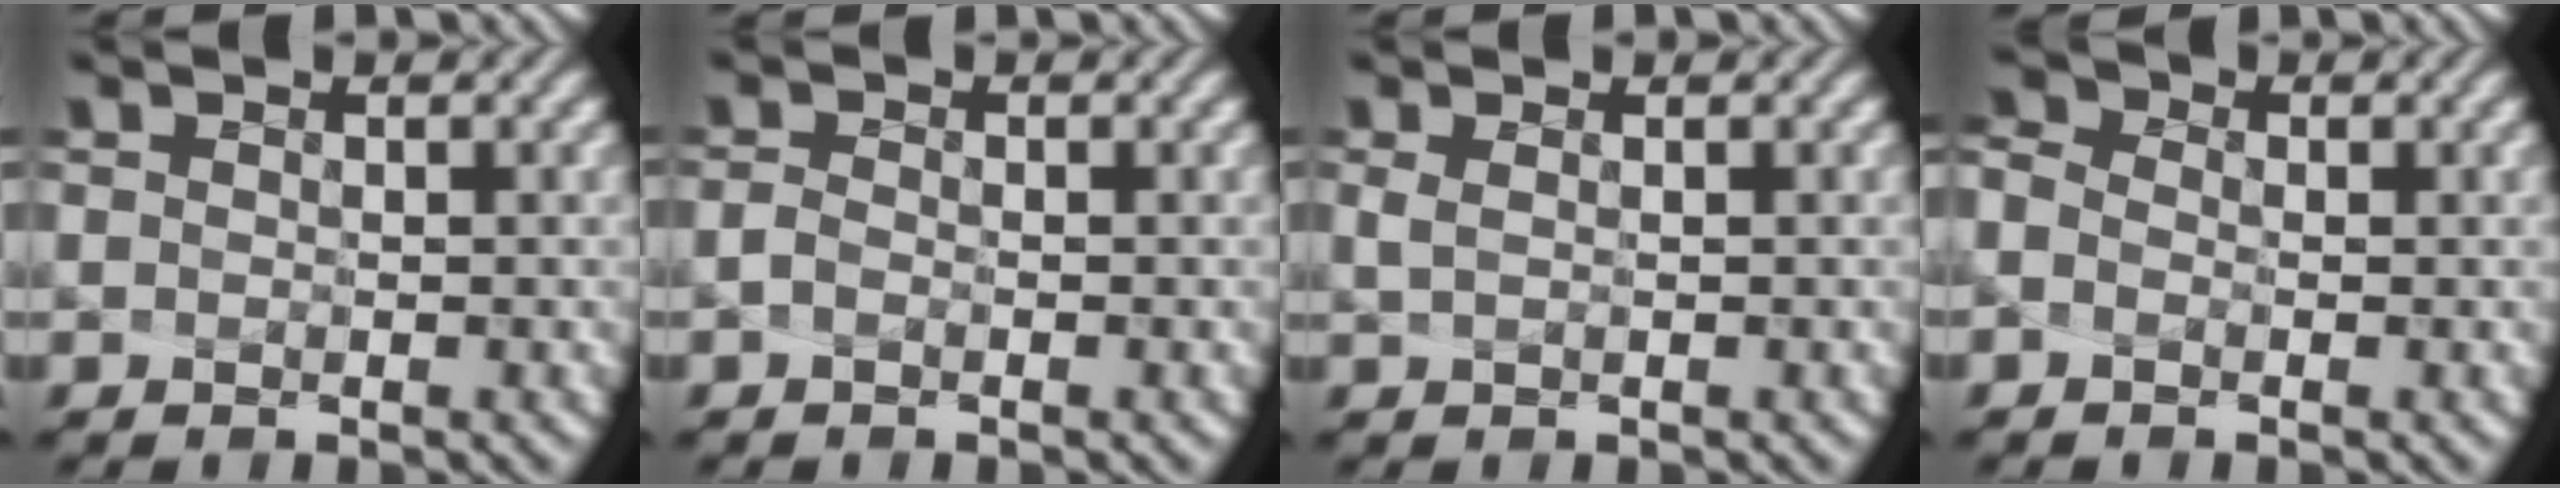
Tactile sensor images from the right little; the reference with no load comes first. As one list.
[{"total": 1.0, "force": [-1.0, -0.2, 0.1], "torque": [-0.010, -0.011, -0.004]}, {"total": 0.7, "force": [0.2, 0.4, 0.6], "torque": [-0.024, -0.002, 0.014]}, {"total": 2.2, "force": [-0.8, 1.7, 1.3], "torque": [-0.044, 0.003, -0.003]}]